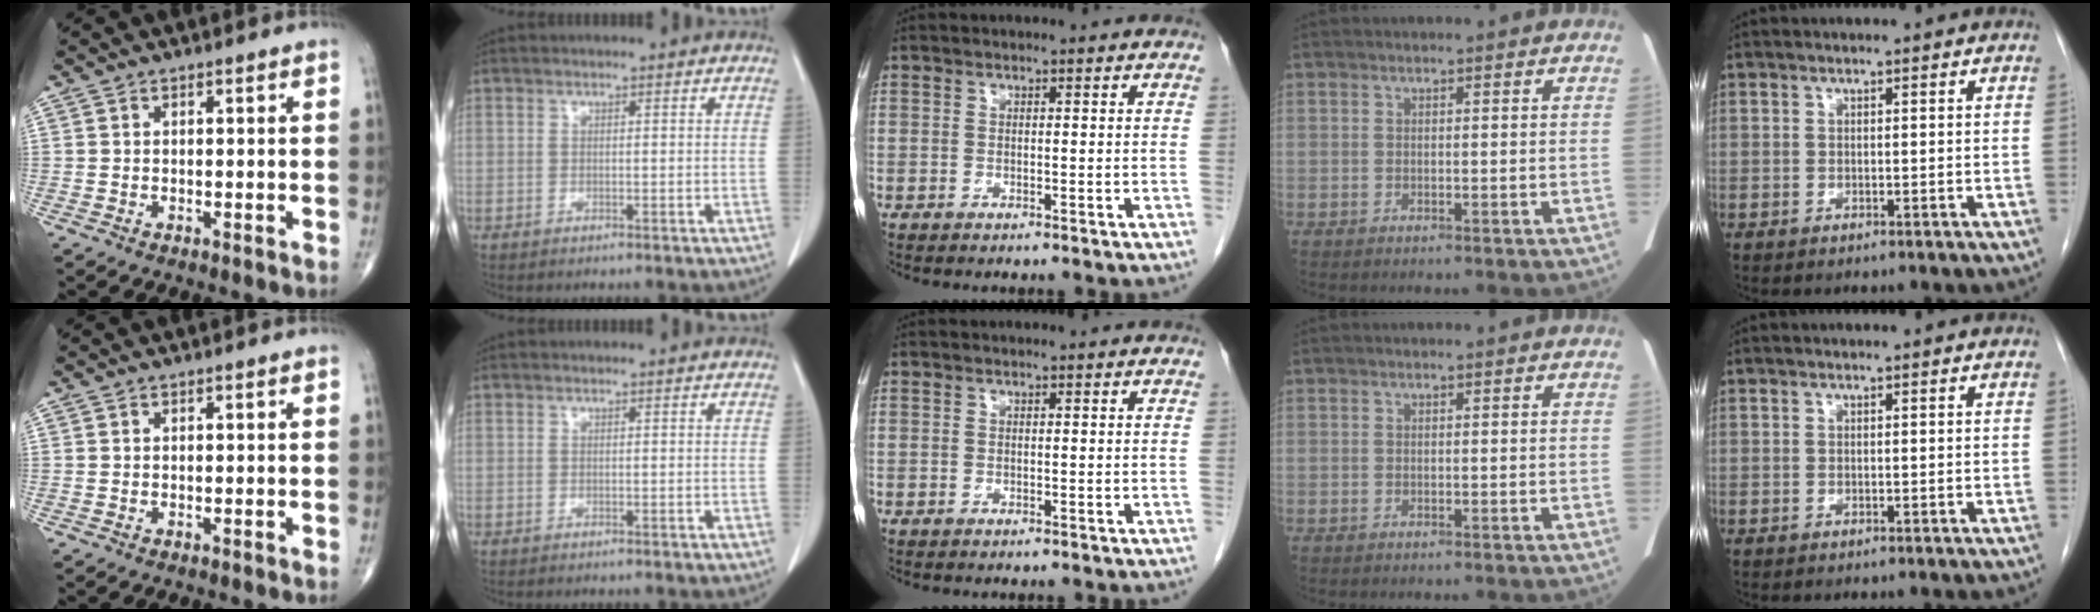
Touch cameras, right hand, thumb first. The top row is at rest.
{}